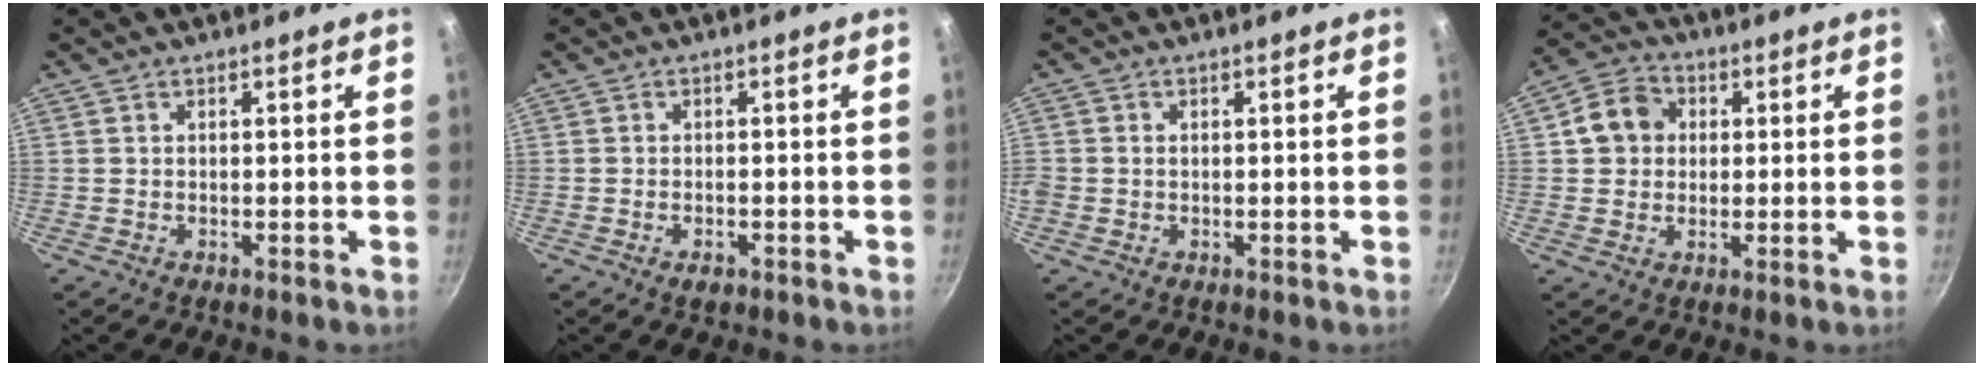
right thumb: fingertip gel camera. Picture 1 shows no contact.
{"total": 2.1, "force": [-1.2, 1.1, 1.3], "torque": [-0.024, 0.005, -0.017]}
{"total": 1.5, "force": [-0.2, 1.3, 0.6], "torque": [-0.010, 0.003, -0.007]}
{"total": 7.8, "force": [1.4, 6.8, 3.6], "torque": [-0.034, 0.014, 0.010]}